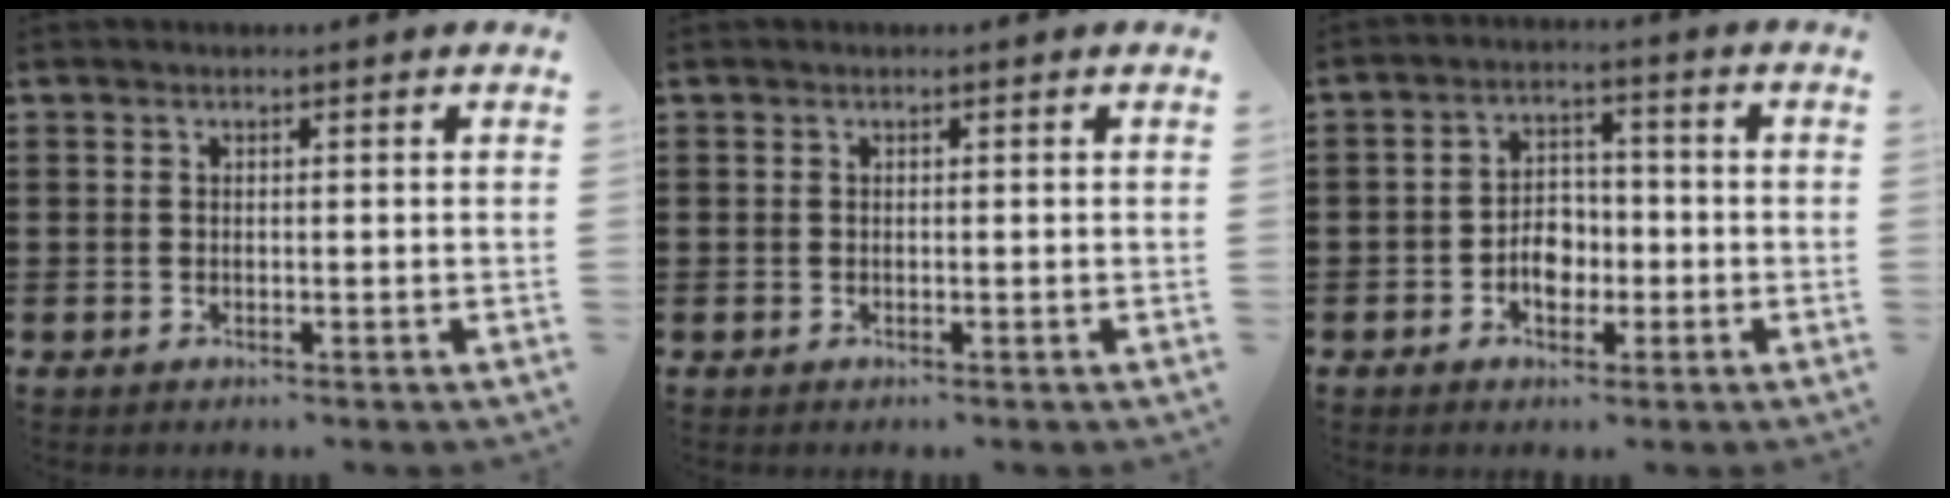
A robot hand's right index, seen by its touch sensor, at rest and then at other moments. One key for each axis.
{"total": 0.0}
{"total": 4.5, "fx": -1.5, "fy": 3.3, "fz": 2.6, "tx": -0.038, "ty": -0.001, "tz": -0.031}